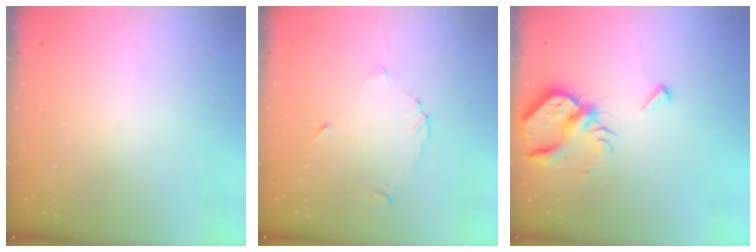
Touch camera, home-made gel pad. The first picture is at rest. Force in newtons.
{"total": 4.6, "press": 4.6, "slide": 0.6}
{"total": 7.2, "press": 7.2, "slide": 0.2}